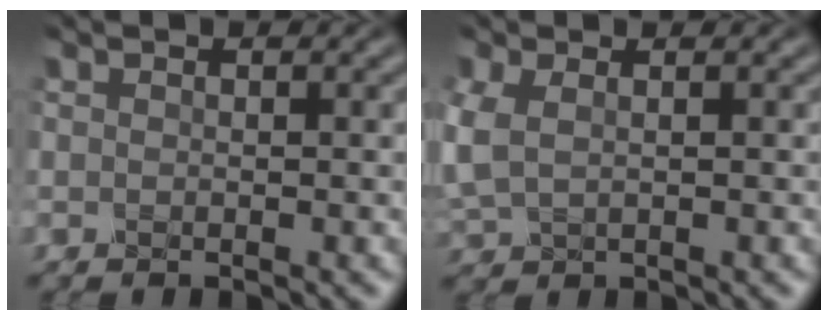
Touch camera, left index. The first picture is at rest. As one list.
[{"total": 3.1, "force": [0.5, 2.1, 2.3], "torque": [-0.070, -0.001, 0.013]}]